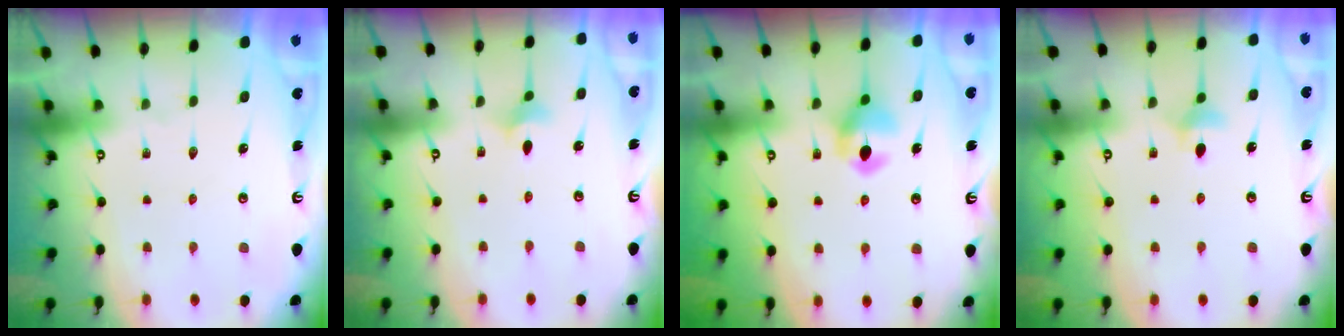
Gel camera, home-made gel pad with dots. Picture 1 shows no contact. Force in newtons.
{"total": 2.8, "press": 2.8, "slide": 0.6}
{"total": 7.1, "press": 7.1, "slide": 0.6}
{"total": 4.8, "press": 4.7, "slide": 0.8}